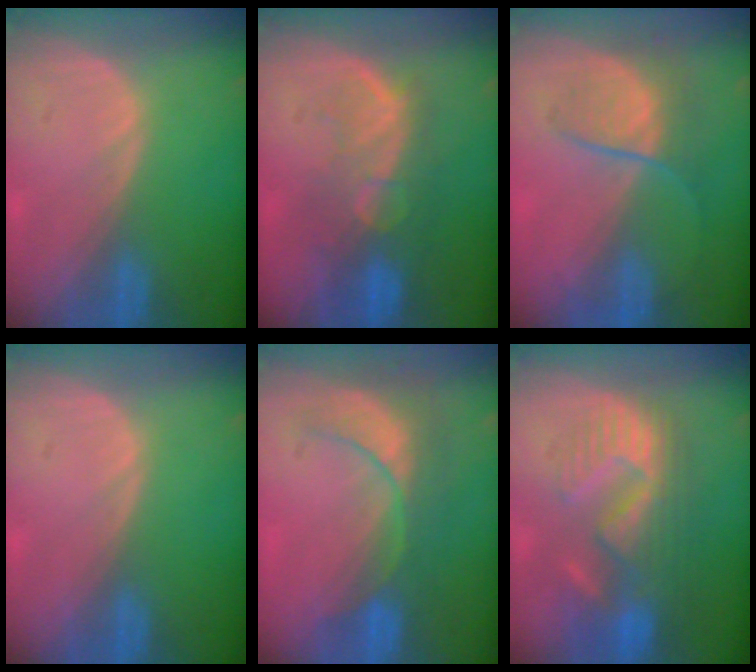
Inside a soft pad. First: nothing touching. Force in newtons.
{"total": 10.0, "press": 8.5, "slide": 5.3}
{"total": 6.4, "press": 6.0, "slide": 2.2}
{"total": 0.0}
{"total": 8.9, "press": 7.8, "slide": 4.2}
{"total": 10.9, "press": 9.8, "slide": 4.9}